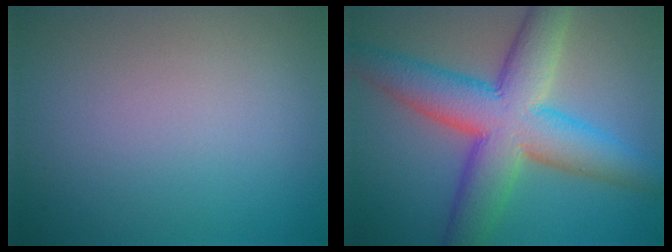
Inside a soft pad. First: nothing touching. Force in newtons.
{"total": 10.6, "press": 10.6, "slide": 0.3}